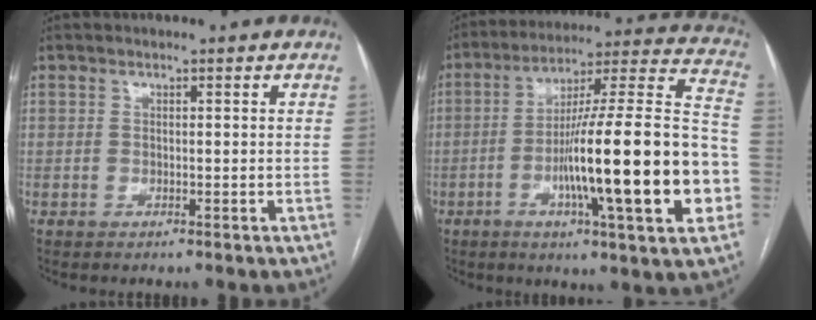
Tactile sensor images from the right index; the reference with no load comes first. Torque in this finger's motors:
{"motor_torque": [1.62, -0.52, 1.05, 0.21]}